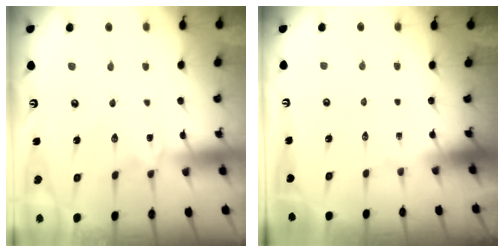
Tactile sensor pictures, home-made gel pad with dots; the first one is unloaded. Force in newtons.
{"total": 0.0}